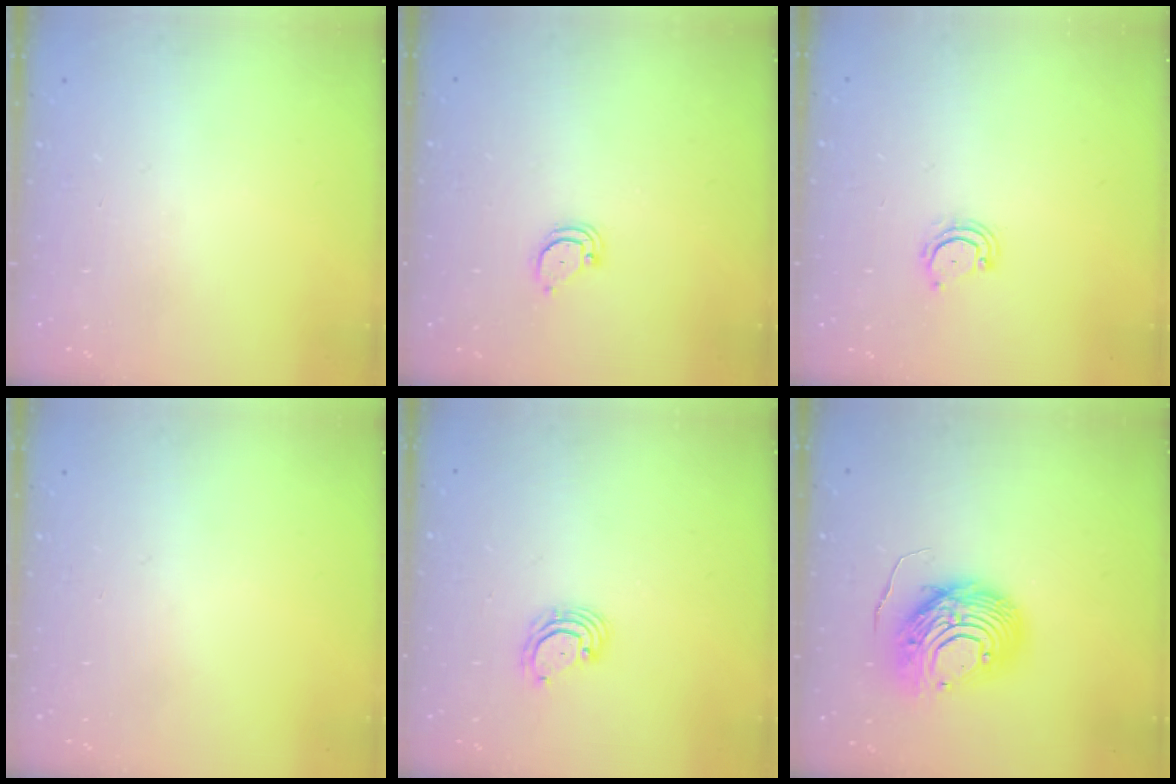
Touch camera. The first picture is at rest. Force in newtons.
{"total": 2.1, "press": 2.1, "slide": 0.1}
{"total": 3.9, "press": 3.9, "slide": 0.3}
{"total": 0.0}
{"total": 3.4, "press": 3.4, "slide": 0.0}
{"total": 12.9, "press": 12.8, "slide": 1.3}